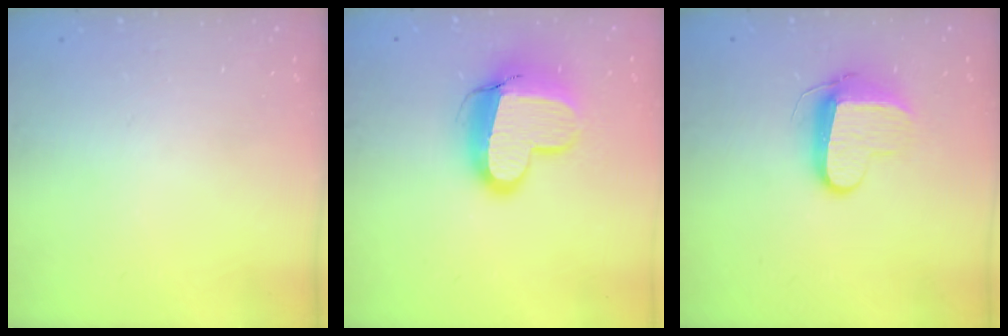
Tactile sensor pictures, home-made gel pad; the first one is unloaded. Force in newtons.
{"total": 14.4, "press": 14.4, "slide": 1.1}
{"total": 10.3, "press": 10.3, "slide": 1.1}